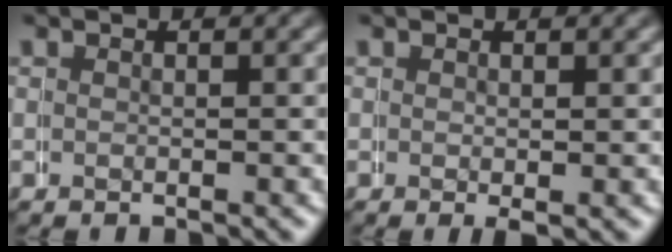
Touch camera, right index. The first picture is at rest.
{"total": 0.6, "force": [0.0, 0.1, 0.6], "torque": [-0.006, -0.005, 0.002]}